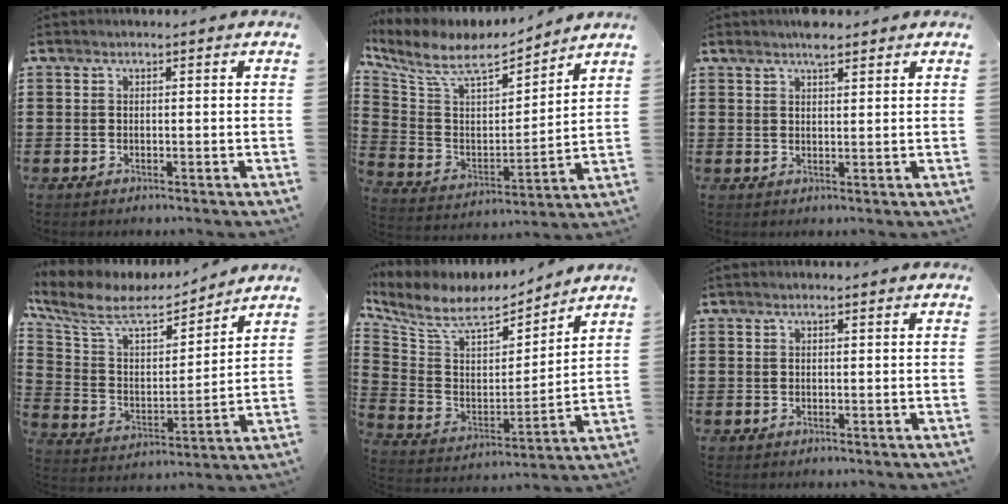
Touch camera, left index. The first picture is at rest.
{"total": 7.9, "force": [6.3, 2.9, 3.7], "torque": [-0.105, -0.038, 0.104]}
{"total": 3.4, "force": [2.7, 0.8, 1.9], "torque": [-0.041, 0.005, 0.049]}
{"total": 9.2, "force": [7.4, 3.1, 4.5], "torque": [-0.122, -0.042, 0.125]}
{"total": 8.4, "force": [7.1, 3.2, 3.3], "torque": [-0.102, -0.044, 0.120]}
{"total": 0.5, "force": [0.4, 0.2, 0.2], "torque": [-0.005, 0.003, 0.007]}